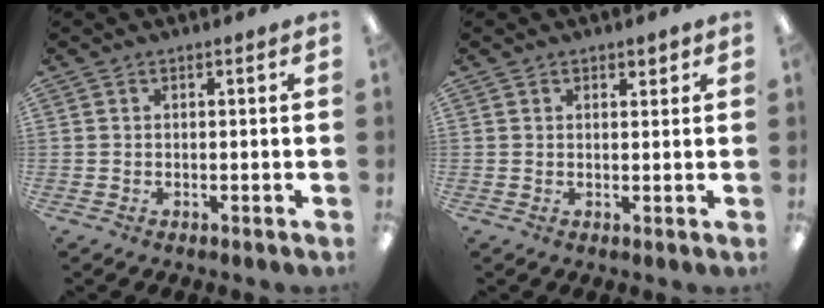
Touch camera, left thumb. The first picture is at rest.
{"total": 1.5, "force": [1.1, 0.8, 0.4], "torque": [0.000, -0.002, 0.019]}